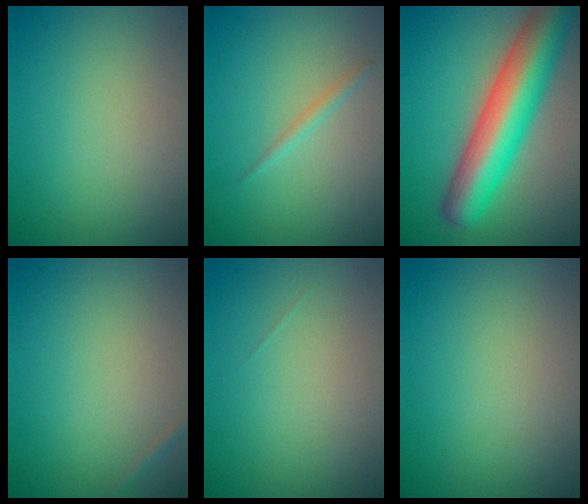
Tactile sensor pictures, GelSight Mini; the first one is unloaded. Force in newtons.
{"total": 0.9, "press": 0.9, "slide": 0.1}
{"total": 10.2, "press": 10.2, "slide": 0.2}
{"total": 0.5, "press": 0.5, "slide": 0.0}
{"total": 0.0}
{"total": 0.0}